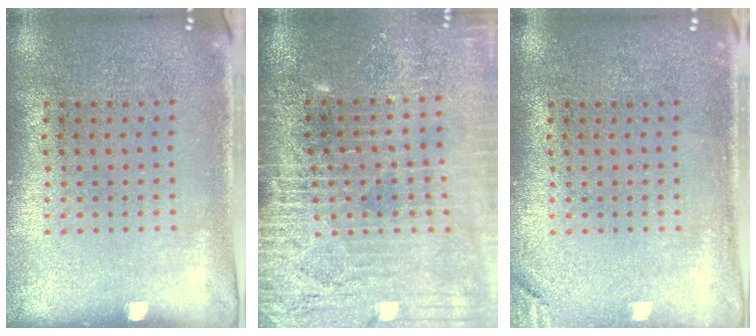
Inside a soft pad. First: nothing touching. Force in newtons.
{"total": 4.0, "press": 3.5, "slide": 1.9}
{"total": 1.3, "press": 1.2, "slide": 0.3}